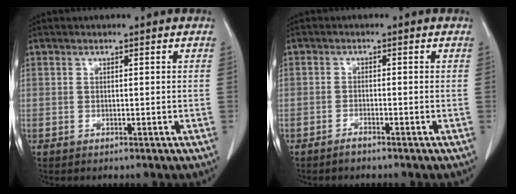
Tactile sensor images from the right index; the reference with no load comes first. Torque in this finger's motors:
{"motor_torque": [0.07, -0.02, 0.05, 0.02]}